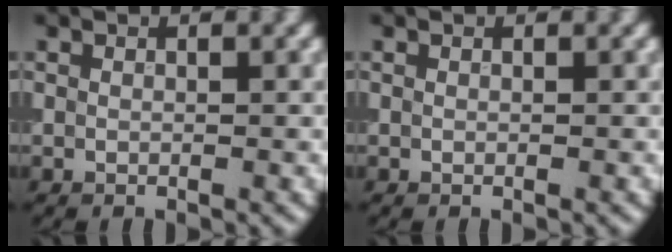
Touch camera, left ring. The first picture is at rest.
{"total": 0.0}